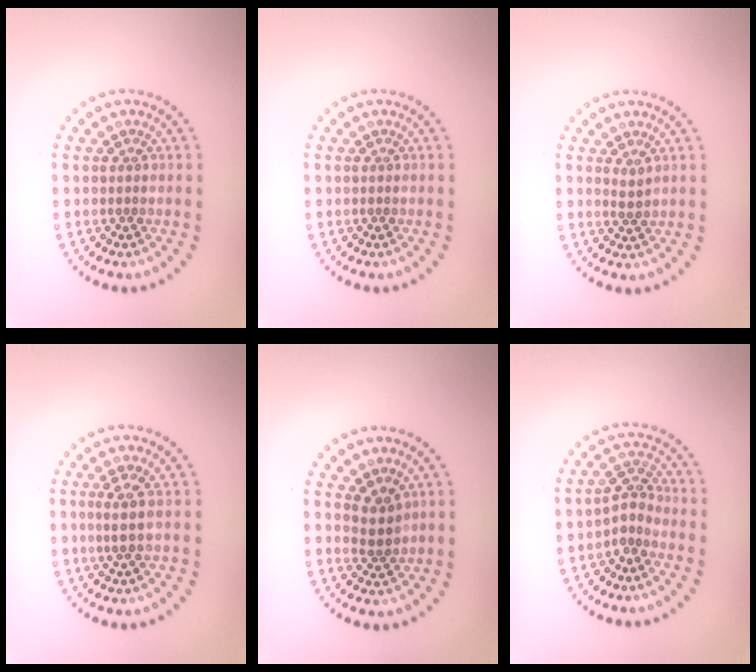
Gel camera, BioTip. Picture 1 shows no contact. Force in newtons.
{"total": 0.0}
{"total": 0.9, "press": 0.8, "slide": 0.3}
{"total": 2.0, "press": 1.4, "slide": 1.3}
{"total": 1.8, "press": 1.5, "slide": 1.1}
{"total": 2.1, "press": 1.5, "slide": 1.5}